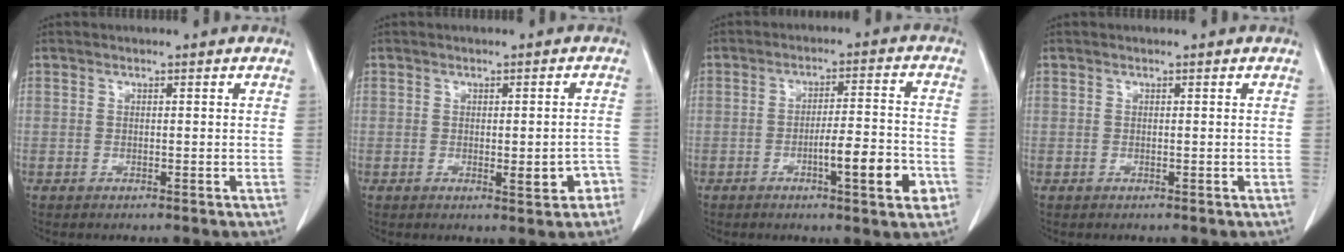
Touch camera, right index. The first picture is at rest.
{"total": 4.1, "force": [-1.5, 1.2, 3.6], "torque": [-0.037, 0.002, -0.014]}
{"total": 8.9, "force": [-3.4, 1.0, 8.1], "torque": [-0.116, 0.006, -0.049]}
{"total": 0.0}